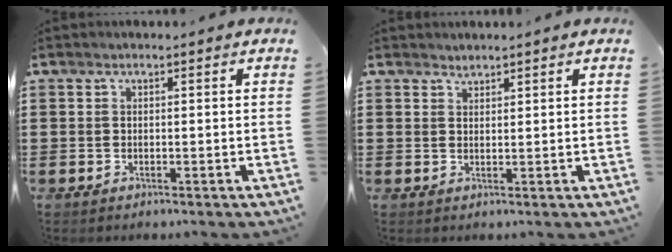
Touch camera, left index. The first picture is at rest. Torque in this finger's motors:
{"motor_torque": [-0.04, -0.04, 0.00, -0.01]}